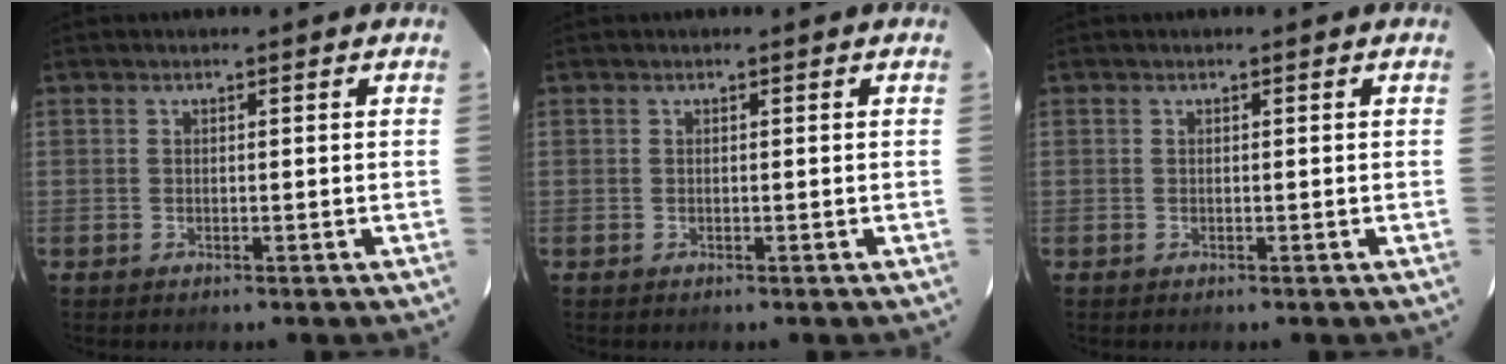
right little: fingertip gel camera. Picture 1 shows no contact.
{"total": 0.0}
{"total": 0.0}